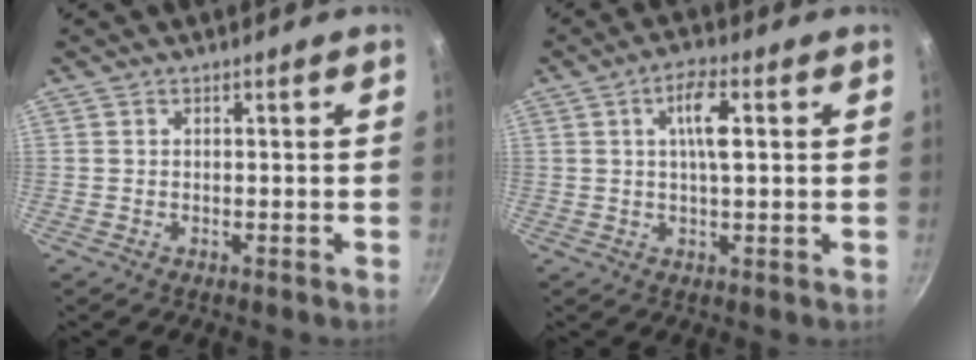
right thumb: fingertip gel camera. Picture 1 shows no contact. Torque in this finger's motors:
{"motor_torque": [0.74, 0.69, 0.89, -0.20, 0.05]}